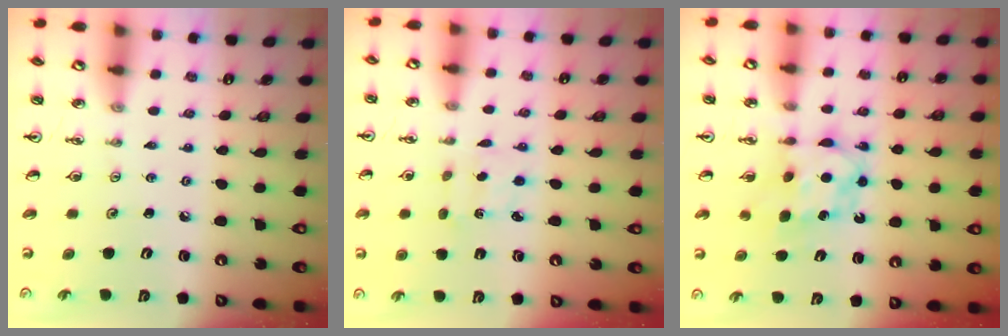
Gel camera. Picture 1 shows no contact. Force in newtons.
{"total": 1.7, "press": 1.5, "slide": 0.7}
{"total": 7.9, "press": 7.9, "slide": 0.7}